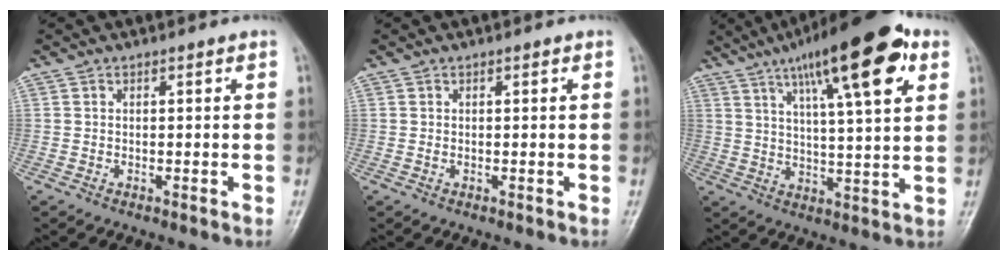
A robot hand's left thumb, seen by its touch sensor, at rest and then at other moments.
{"total": 0.7, "force": [0.2, 0.4, 0.5], "torque": [-0.006, 0.000, 0.003]}
{"total": 20.3, "force": [9.9, 5.2, 16.9], "torque": [-0.238, -0.010, 0.151]}